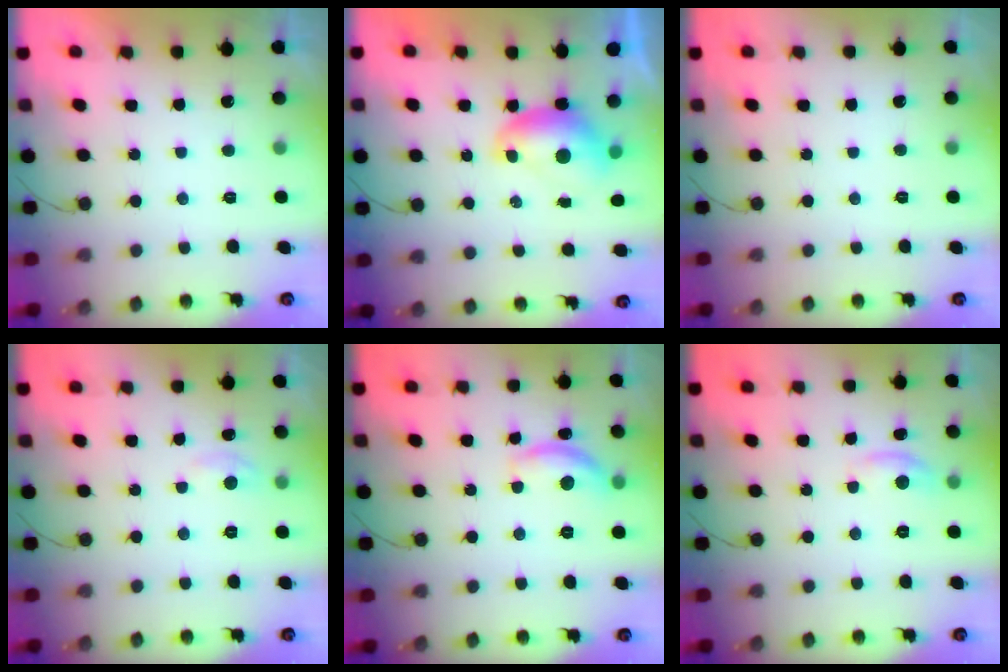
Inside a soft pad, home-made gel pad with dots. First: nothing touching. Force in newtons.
{"total": 8.0, "press": 8.0, "slide": 0.3}
{"total": 0.0}
{"total": 3.0, "press": 3.0, "slide": 0.4}
{"total": 10.5, "press": 10.5, "slide": 0.6}
{"total": 4.8, "press": 4.8, "slide": 0.5}